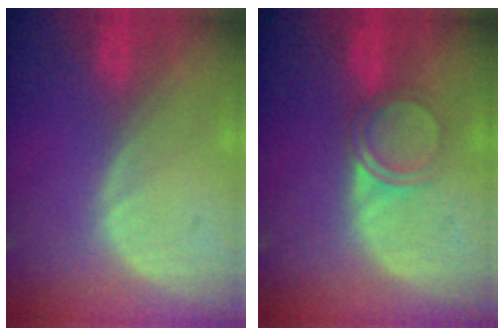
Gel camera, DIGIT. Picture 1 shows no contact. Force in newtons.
{"total": 3.6, "press": 3.3, "slide": 1.2}